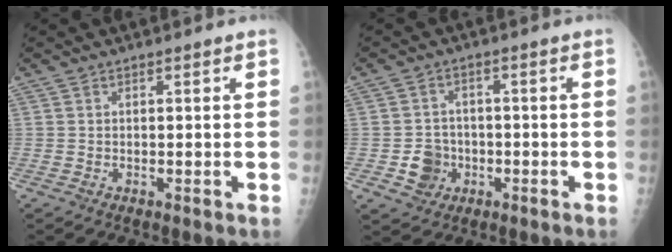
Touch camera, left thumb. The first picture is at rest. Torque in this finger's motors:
{"motor_torque": [-0.07, 0.07, 0.04, 0.04, 0.00]}